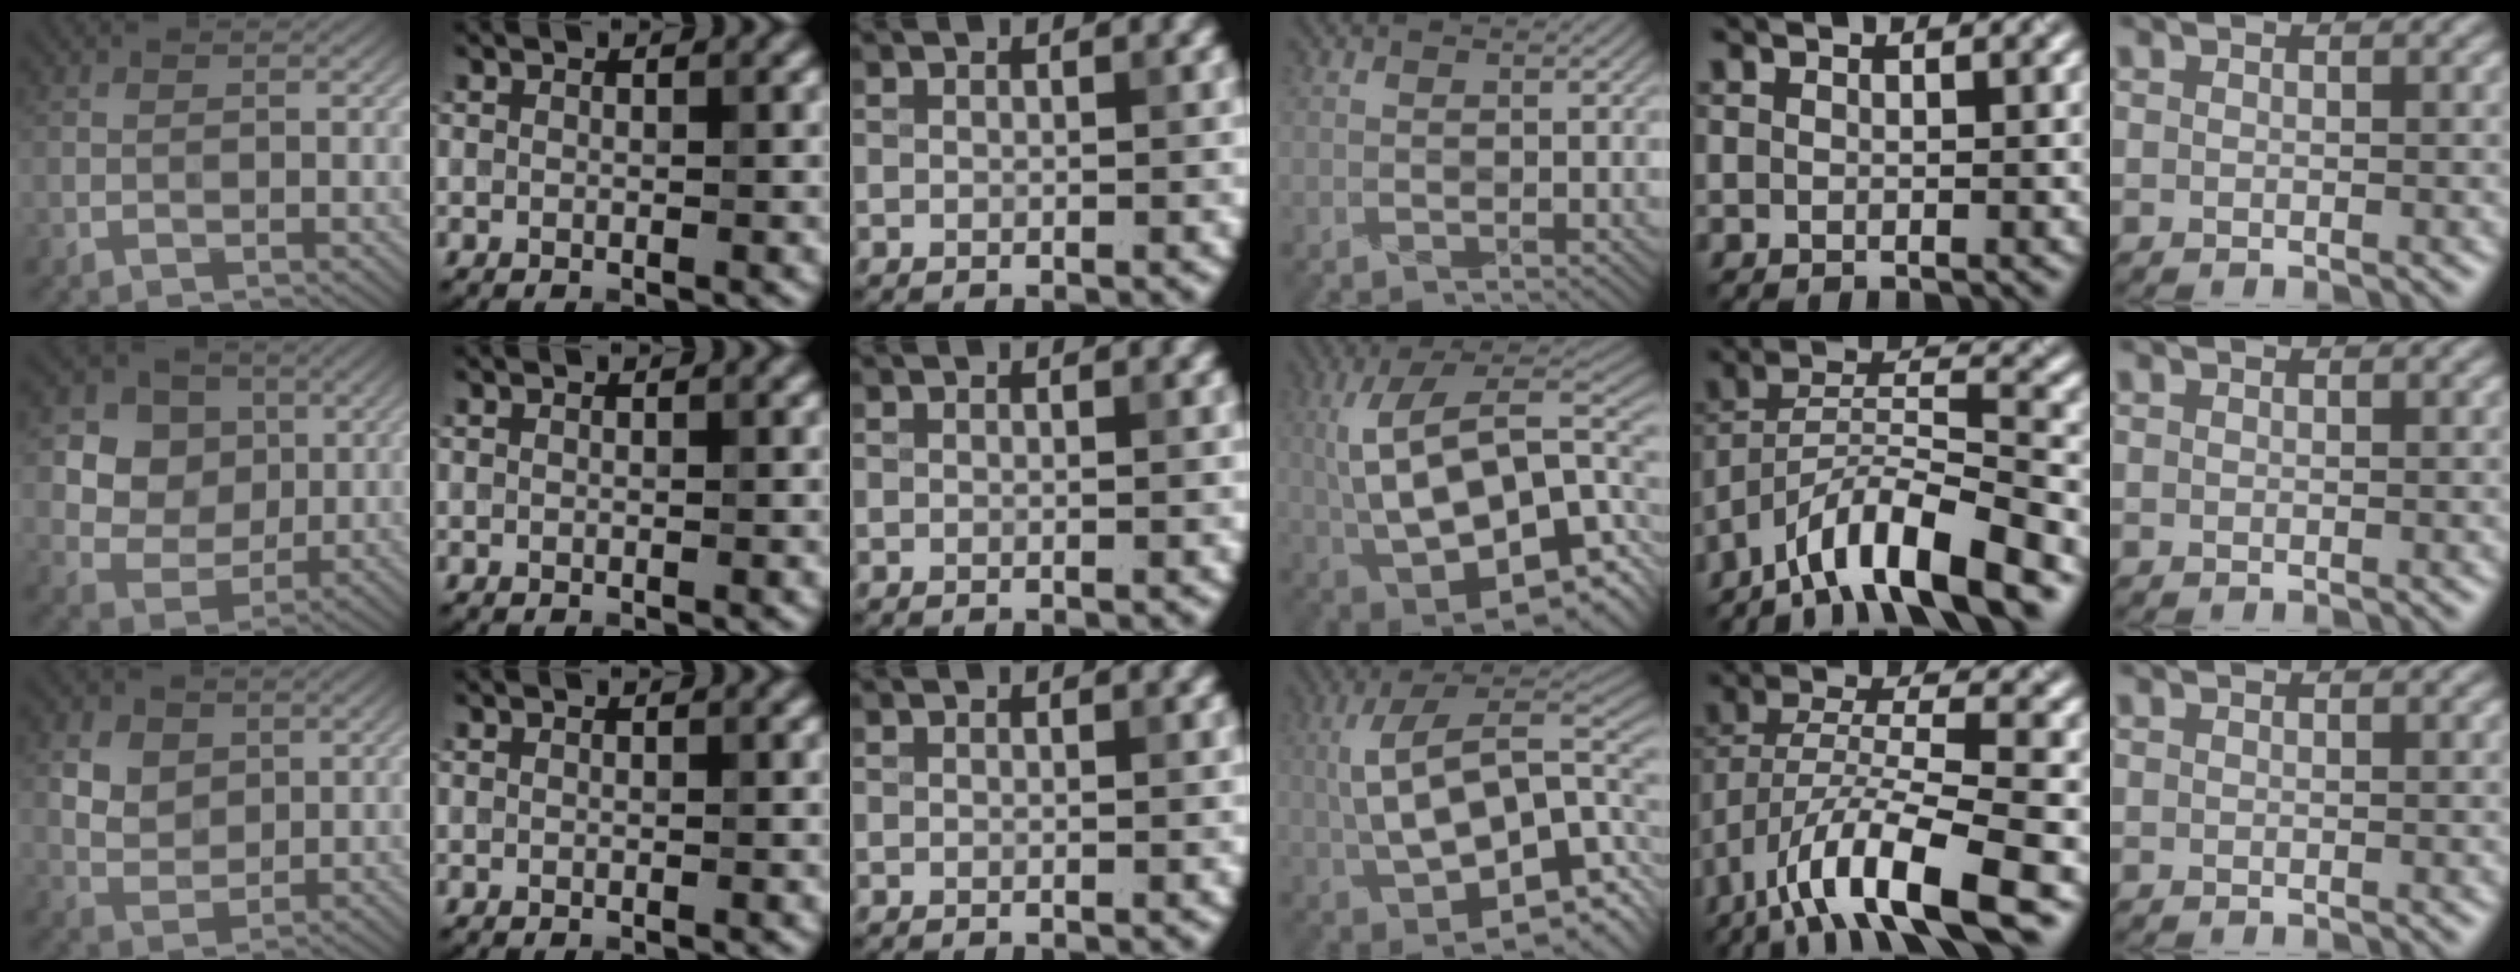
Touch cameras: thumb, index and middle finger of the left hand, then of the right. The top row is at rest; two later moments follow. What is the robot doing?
{"motion": "wrap", "object": "crepe paper"}